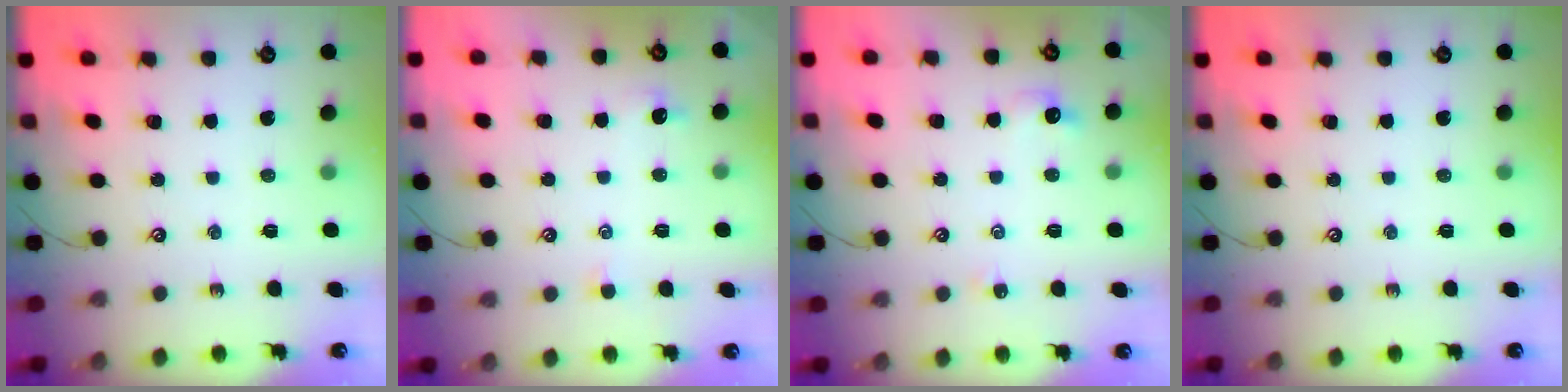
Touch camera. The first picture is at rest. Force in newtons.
{"total": 0.6, "press": 0.2, "slide": 0.6}
{"total": 1.9, "press": 1.8, "slide": 0.6}
{"total": 0.0}